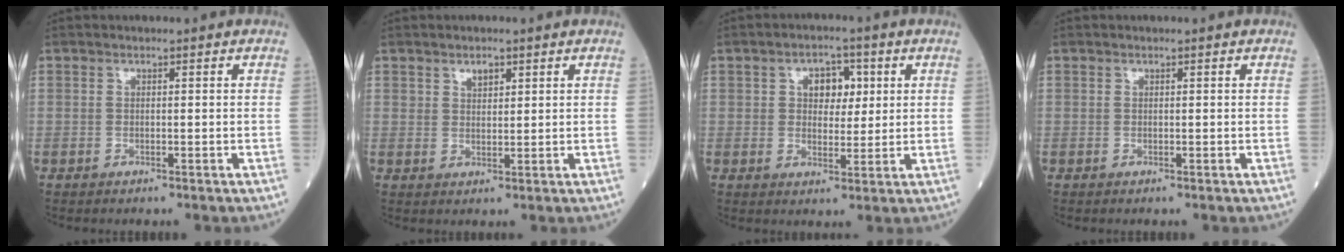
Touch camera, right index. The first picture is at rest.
{"total": 2.2, "force": [1.4, 1.2, 1.2], "torque": [-0.020, -0.001, 0.026]}
{"total": 5.2, "force": [1.6, 3.3, 3.7], "torque": [-0.052, 0.013, 0.025]}
{"total": 0.0}